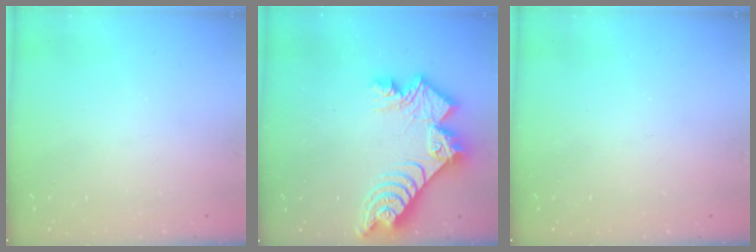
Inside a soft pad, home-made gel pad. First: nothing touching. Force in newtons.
{"total": 14.9, "press": 14.8, "slide": 1.5}
{"total": 0.0}